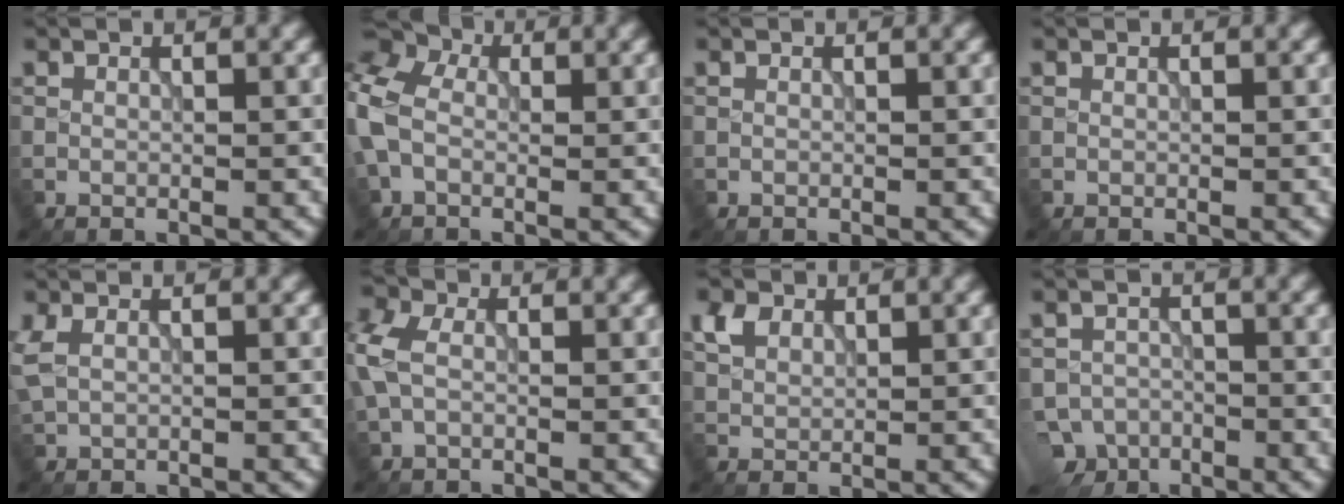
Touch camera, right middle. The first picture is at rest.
{"total": 9.7, "force": [-0.1, 7.4, 6.3], "torque": [-0.136, 0.013, -0.025]}
{"total": 0.0}
{"total": 0.0}
{"total": 2.7, "force": [0.7, 1.8, 1.9], "torque": [-0.057, -0.001, 0.018]}
{"total": 5.1, "force": [0.1, 3.5, 3.7], "torque": [-0.091, 0.009, -0.010]}
{"total": 2.8, "force": [1.5, 2.0, 1.4], "torque": [-0.036, 0.001, 0.030]}
{"total": 6.5, "force": [-4.9, 4.1, 1.1], "torque": [-0.008, -0.017, -0.071]}